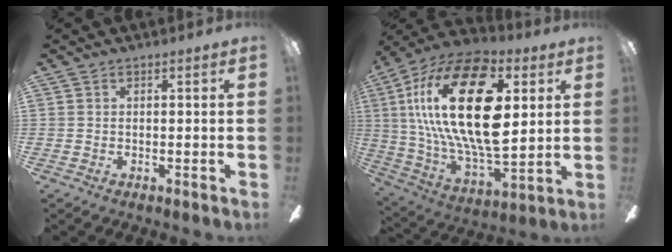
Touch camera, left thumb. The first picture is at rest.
{"total": 30.8, "force": [7.9, 15.0, 25.8], "torque": [-0.531, -0.021, 0.127]}